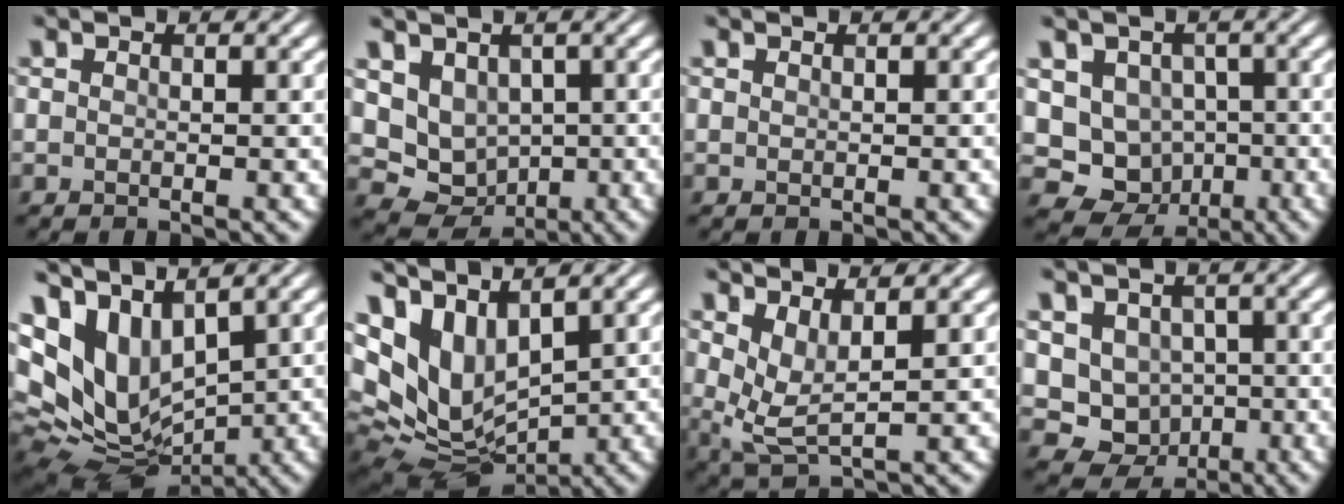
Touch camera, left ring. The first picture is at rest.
{"total": 5.5, "force": [1.3, 4.6, 2.8], "torque": [-0.057, -0.011, 0.033]}
{"total": 0.0}
{"total": 7.3, "force": [-0.8, 6.6, 3.1], "torque": [-0.038, -0.012, -0.022]}
{"total": 11.5, "force": [3.1, 7.6, 8.0], "torque": [-0.165, 0.002, 0.091]}
{"total": 10.4, "force": [3.1, 6.5, 7.4], "torque": [-0.146, -0.006, 0.088]}
{"total": 3.2, "force": [1.4, 1.1, 2.7], "torque": [-0.061, -0.011, 0.032]}
{"total": 5.9, "force": [0.1, 5.3, 2.7], "torque": [-0.031, -0.014, -0.002]}